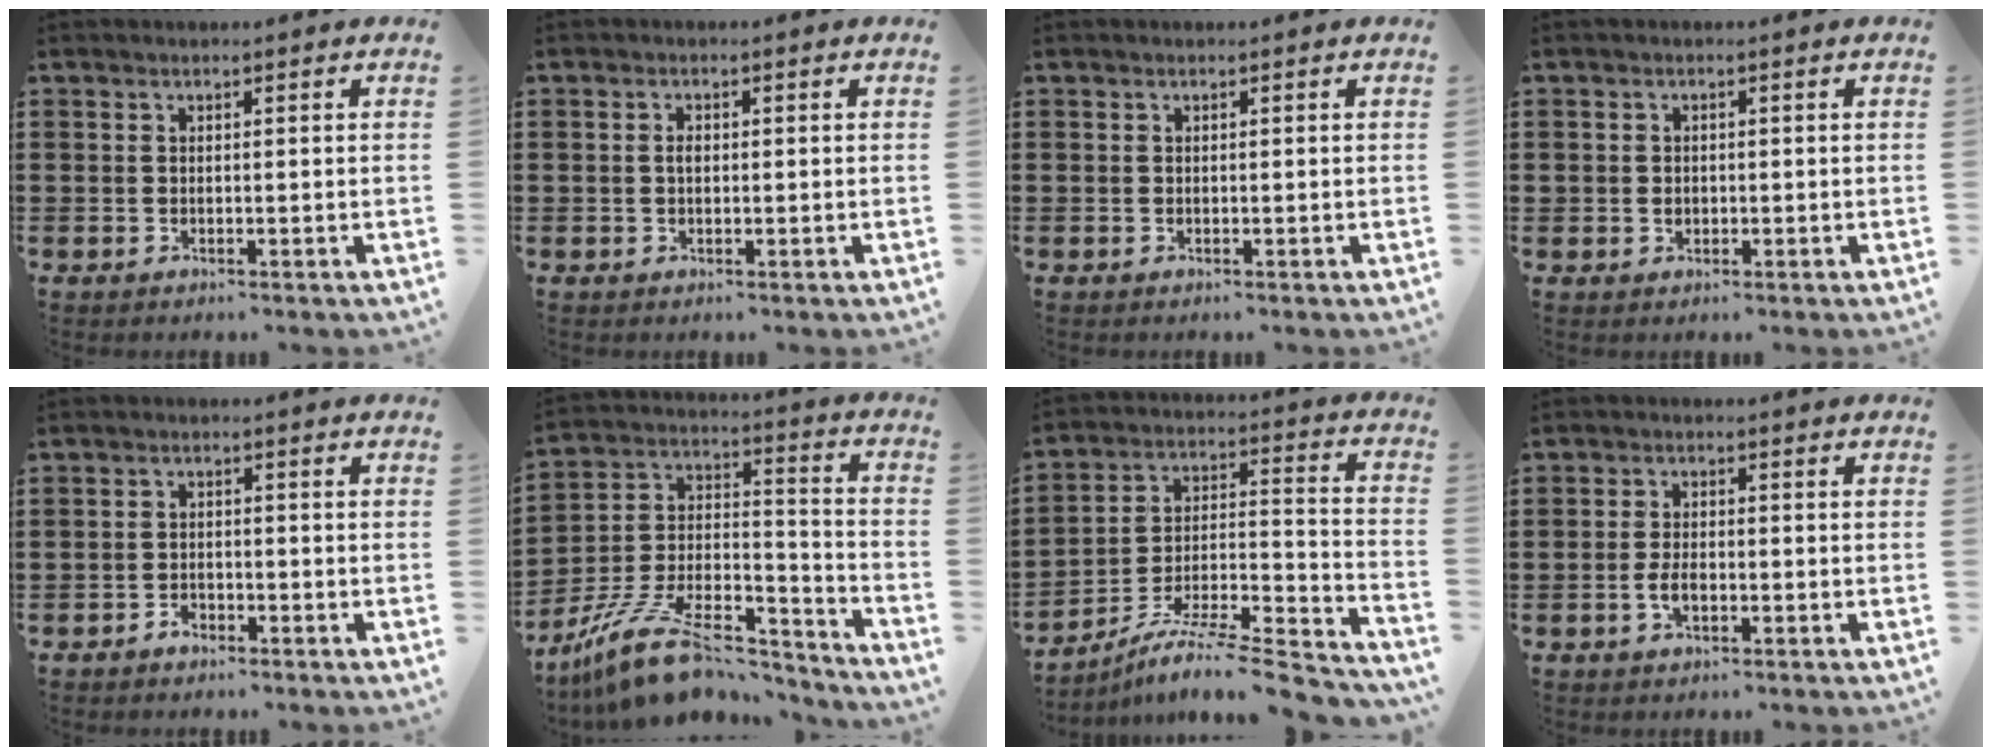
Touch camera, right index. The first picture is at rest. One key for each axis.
{"total": 1.4, "fx": 0.0, "fy": 0.7, "fz": 1.2, "tx": -0.024, "ty": 0.004, "tz": -0.001}
{"total": 0.0}
{"total": 1.0, "fx": -0.1, "fy": 1.0, "fz": 0.3, "tx": -0.008, "ty": 0.006, "tz": -0.003}
{"total": 1.6, "fx": -1.3, "fy": 0.9, "fz": 0.5, "tx": -0.012, "ty": 0.001, "tz": -0.027}
{"total": 14.3, "fx": -11.3, "fy": 4.8, "fz": 7.4, "tx": -0.138, "ty": 0.034, "tz": -0.206}
{"total": 8.4, "fx": -7.3, "fy": 0.8, "fz": 4.0, "tx": -0.059, "ty": 0.006, "tz": -0.145}
{"total": 3.0, "fx": -0.9, "fy": 1.6, "fz": 2.5, "tx": -0.054, "ty": 0.001, "tz": -0.018}